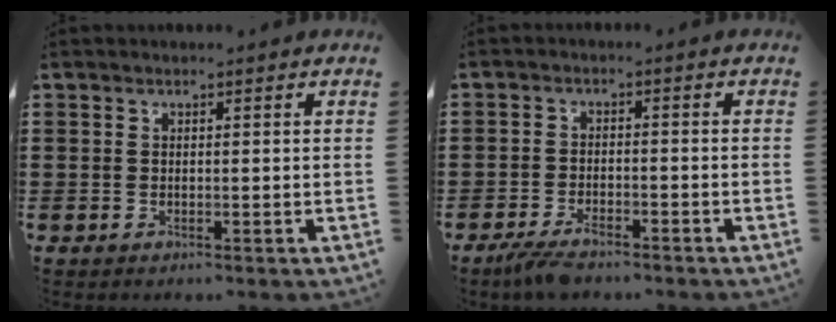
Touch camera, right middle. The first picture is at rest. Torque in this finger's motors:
{"motor_torque": [0.13, -0.15, -0.13, -0.01]}